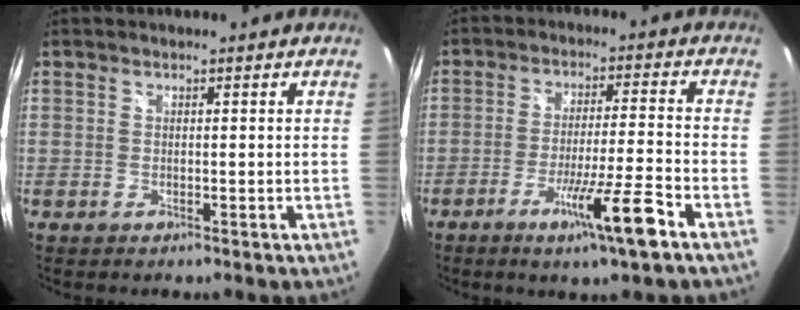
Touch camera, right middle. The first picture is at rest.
{"total": 9.9, "force": [-5.8, -0.8, 8.0], "torque": [-0.152, -0.017, -0.102]}